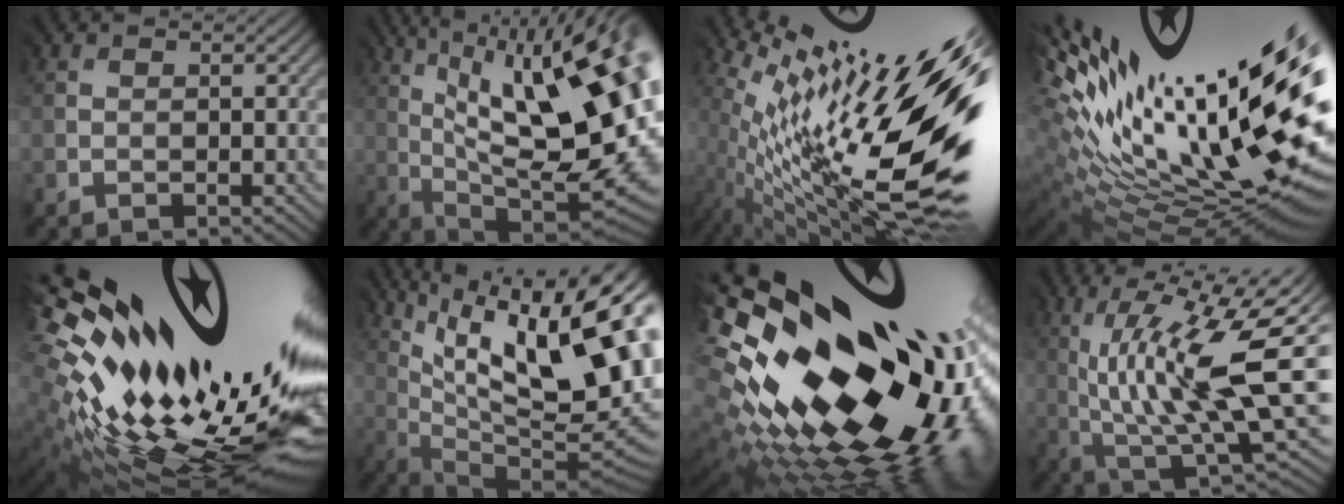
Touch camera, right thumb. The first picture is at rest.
{"total": 17.6, "force": [4.3, 5.4, 16.2], "torque": [-0.237, 0.025, 0.077]}
{"total": 18.9, "force": [2.1, 4.7, 18.1], "torque": [-0.306, -0.024, 0.040]}
{"total": 20.8, "force": [5.4, 8.2, 18.4], "torque": [-0.299, -0.034, 0.126]}
{"total": 20.1, "force": [3.5, 8.8, 17.7], "torque": [-0.312, -0.012, 0.096]}
{"total": 17.3, "force": [7.0, 4.9, 15.0], "torque": [-0.229, 0.024, 0.126]}
{"total": 20.0, "force": [2.8, 10.9, 16.6], "torque": [-0.300, -0.022, 0.062]}
{"total": 16.1, "force": [2.6, 4.5, 15.2], "torque": [-0.261, 0.002, 0.055]}